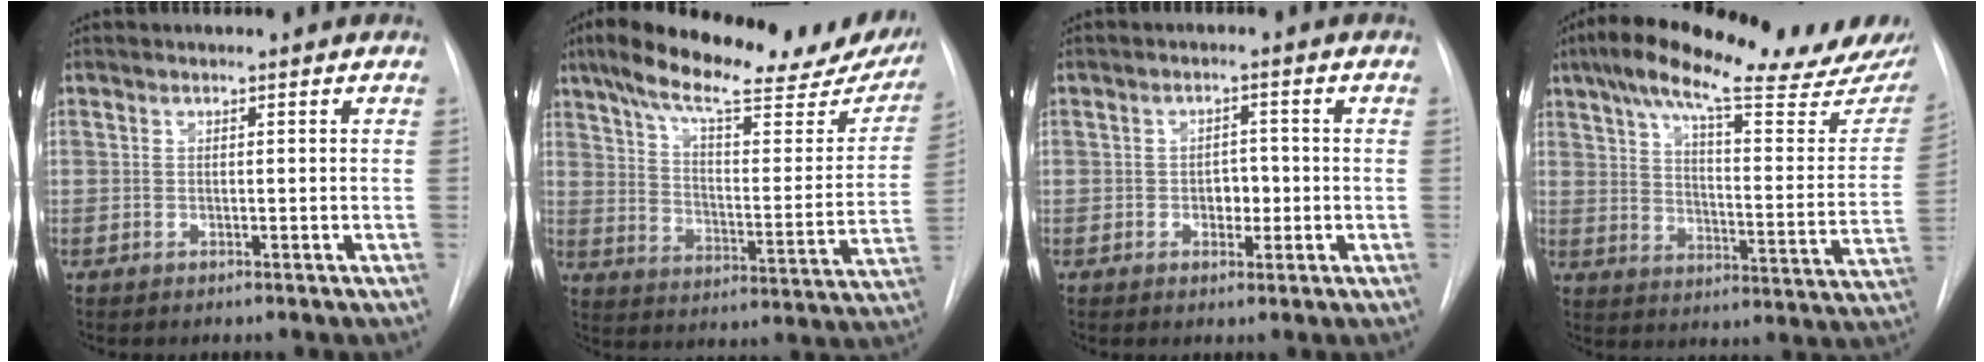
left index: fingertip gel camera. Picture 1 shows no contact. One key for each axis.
{"total": 27.9, "fx": 21.8, "fy": 6.6, "fz": 16.1, "tx": -0.244, "ty": -0.007, "tz": 0.287}
{"total": 2.8, "fx": -0.5, "fy": 1.9, "fz": 2.0, "tx": -0.023, "ty": 0.005, "tz": -0.006}
{"total": 26.8, "fx": 21.5, "fy": 3.5, "fz": 15.7, "tx": -0.237, "ty": -0.020, "tz": 0.287}